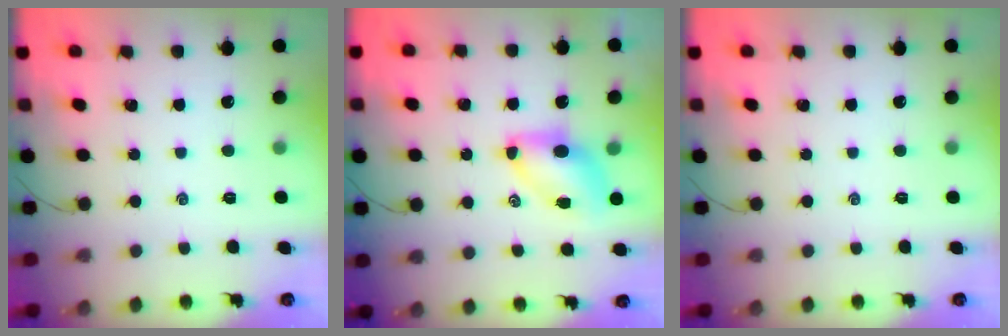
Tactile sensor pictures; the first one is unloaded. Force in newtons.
{"total": 7.5, "press": 7.4, "slide": 1.4}
{"total": 0.0}